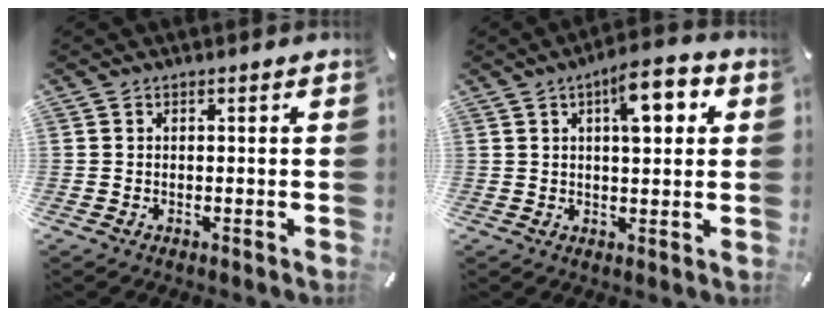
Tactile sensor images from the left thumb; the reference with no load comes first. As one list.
[{"total": 8.7, "force": [3.4, 3.5, 7.3], "torque": [-0.099, -0.010, 0.048]}]